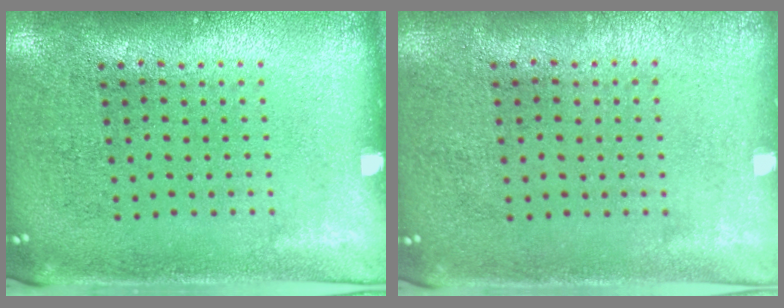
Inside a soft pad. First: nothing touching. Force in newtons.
{"total": 0.0}